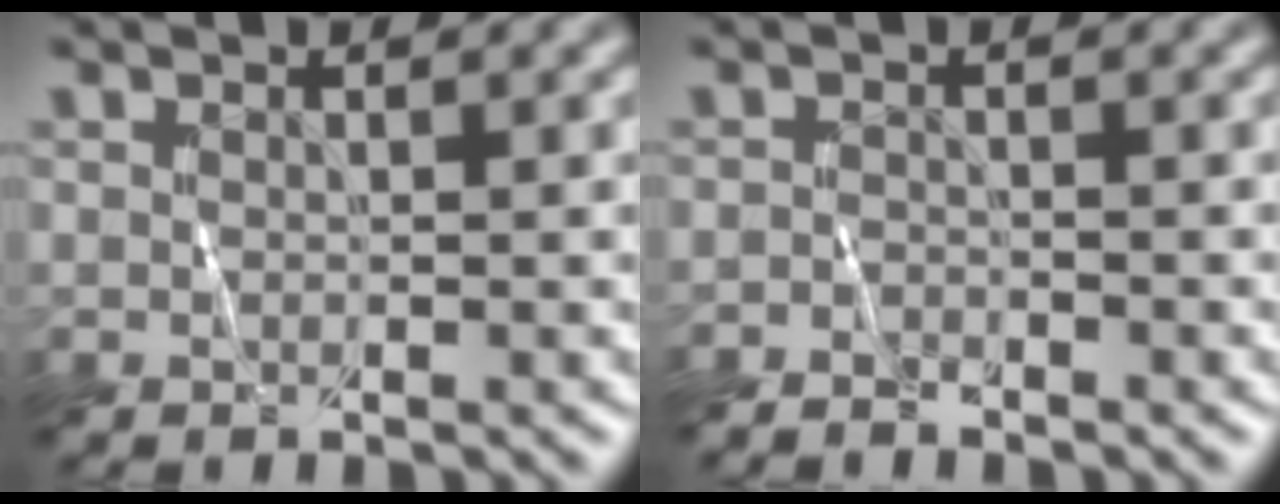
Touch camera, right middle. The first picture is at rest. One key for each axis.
{"total": 1.7, "fx": -1.7, "fy": 0.1, "fz": 0.1, "tx": -0.004, "ty": 0.000, "tz": -0.035}